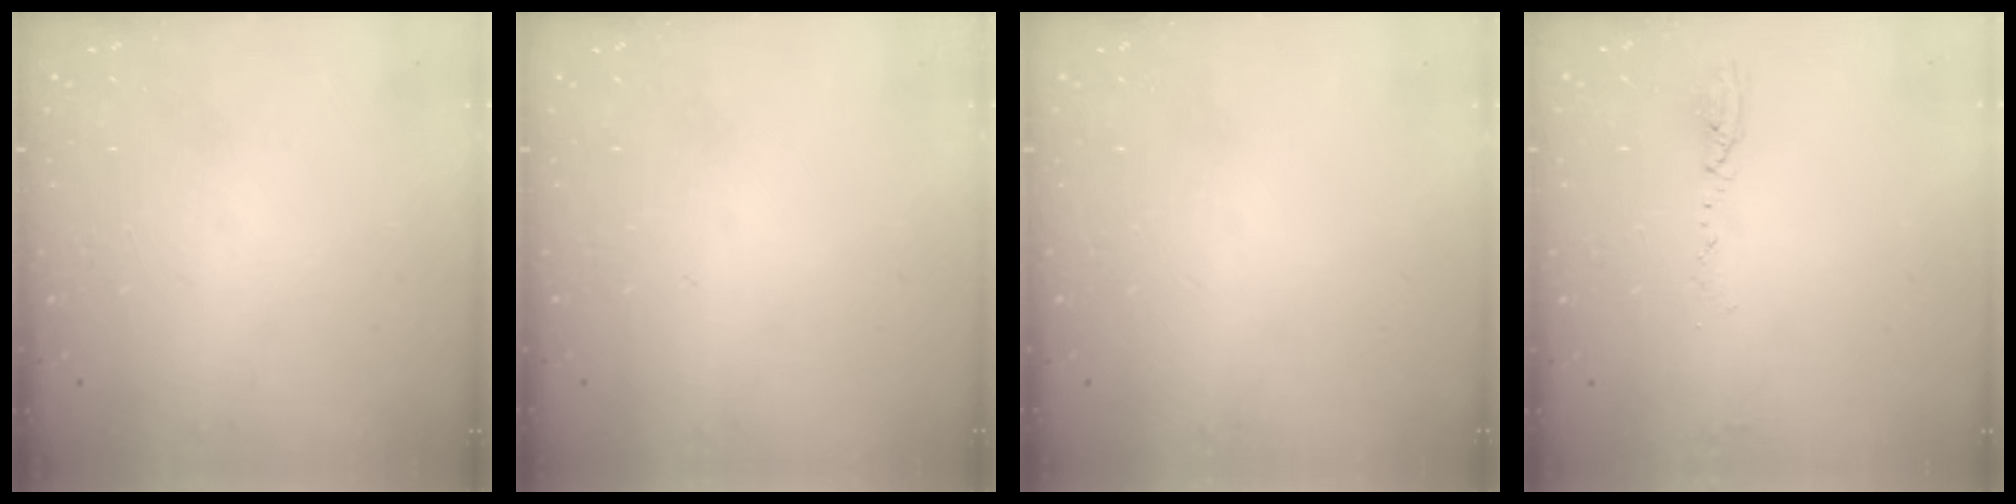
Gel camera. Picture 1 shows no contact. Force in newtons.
{"total": 0.0}
{"total": 0.0}
{"total": 3.9, "press": 3.8, "slide": 1.2}